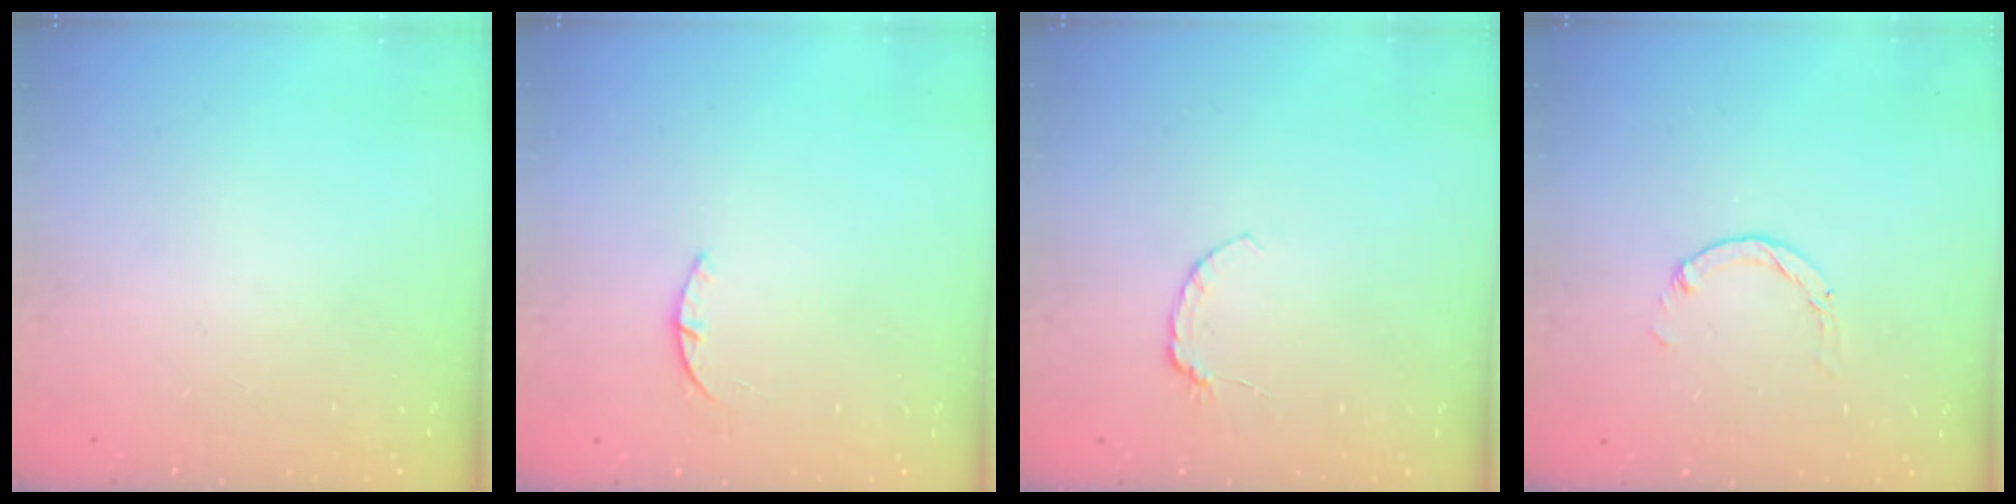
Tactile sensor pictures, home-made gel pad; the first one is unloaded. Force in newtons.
{"total": 1.4, "press": 1.4, "slide": 0.3}
{"total": 4.0, "press": 4.0, "slide": 0.5}
{"total": 1.5, "press": 1.5, "slide": 0.2}